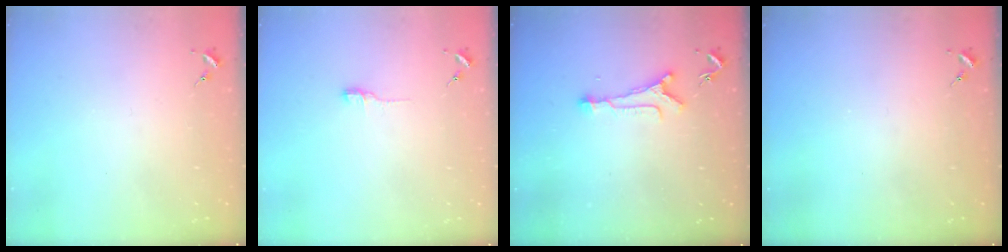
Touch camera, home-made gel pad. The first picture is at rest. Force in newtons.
{"total": 6.1, "press": 6.1, "slide": 0.6}
{"total": 6.6, "press": 6.6, "slide": 0.5}
{"total": 0.0}